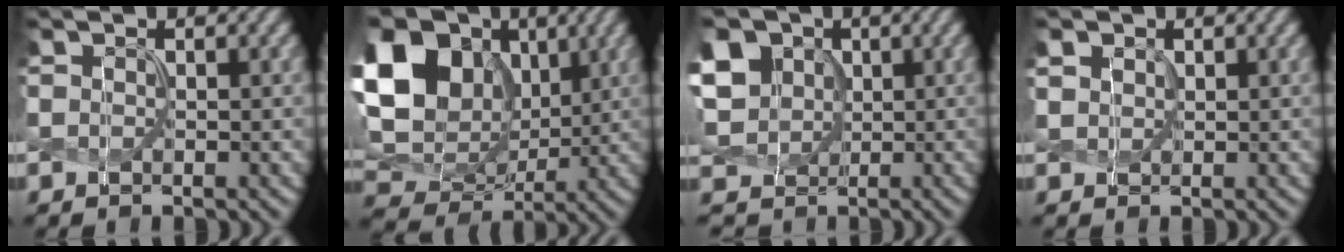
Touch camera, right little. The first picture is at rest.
{"total": 18.6, "force": [5.8, 14.1, 10.6], "torque": [-0.253, 0.050, 0.097]}
{"total": 10.4, "force": [2.9, 8.5, 5.4], "torque": [-0.131, 0.021, 0.043]}
{"total": 1.3, "force": [0.8, 1.0, 0.4], "torque": [-0.013, 0.003, 0.018]}